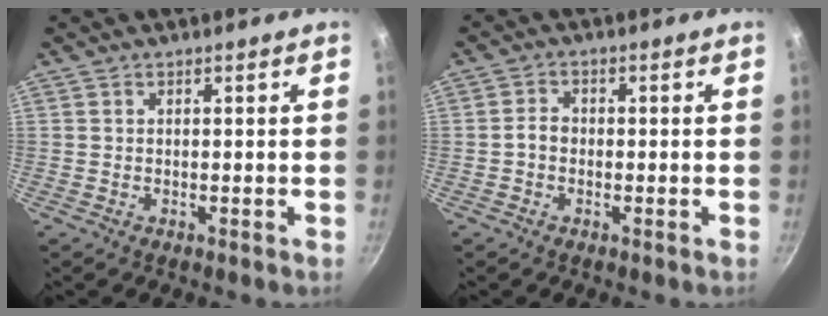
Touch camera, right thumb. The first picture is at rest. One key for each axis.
{"total": 2.4, "fx": -0.6, "fy": 1.8, "fz": 1.4, "tx": -0.020, "ty": 0.014, "tz": -0.015}